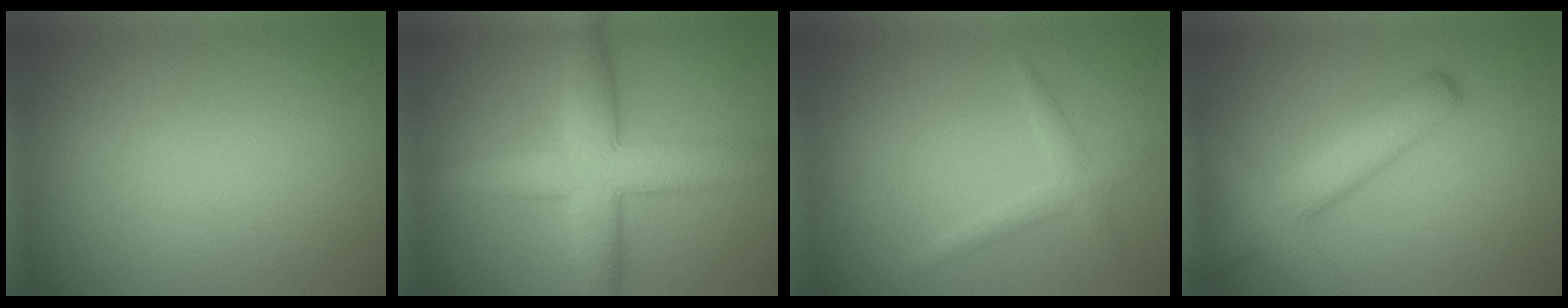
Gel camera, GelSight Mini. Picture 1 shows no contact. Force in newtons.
{"total": 7.5, "press": 7.4, "slide": 0.3}
{"total": 1.7, "press": 1.7, "slide": 0.1}
{"total": 5.5, "press": 5.5, "slide": 0.2}